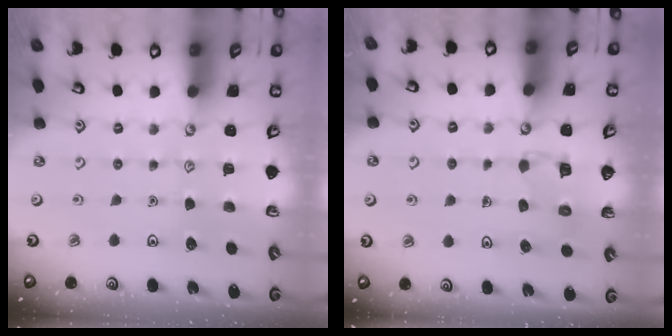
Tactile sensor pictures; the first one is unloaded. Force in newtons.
{"total": 5.1, "press": 5.1, "slide": 0.3}